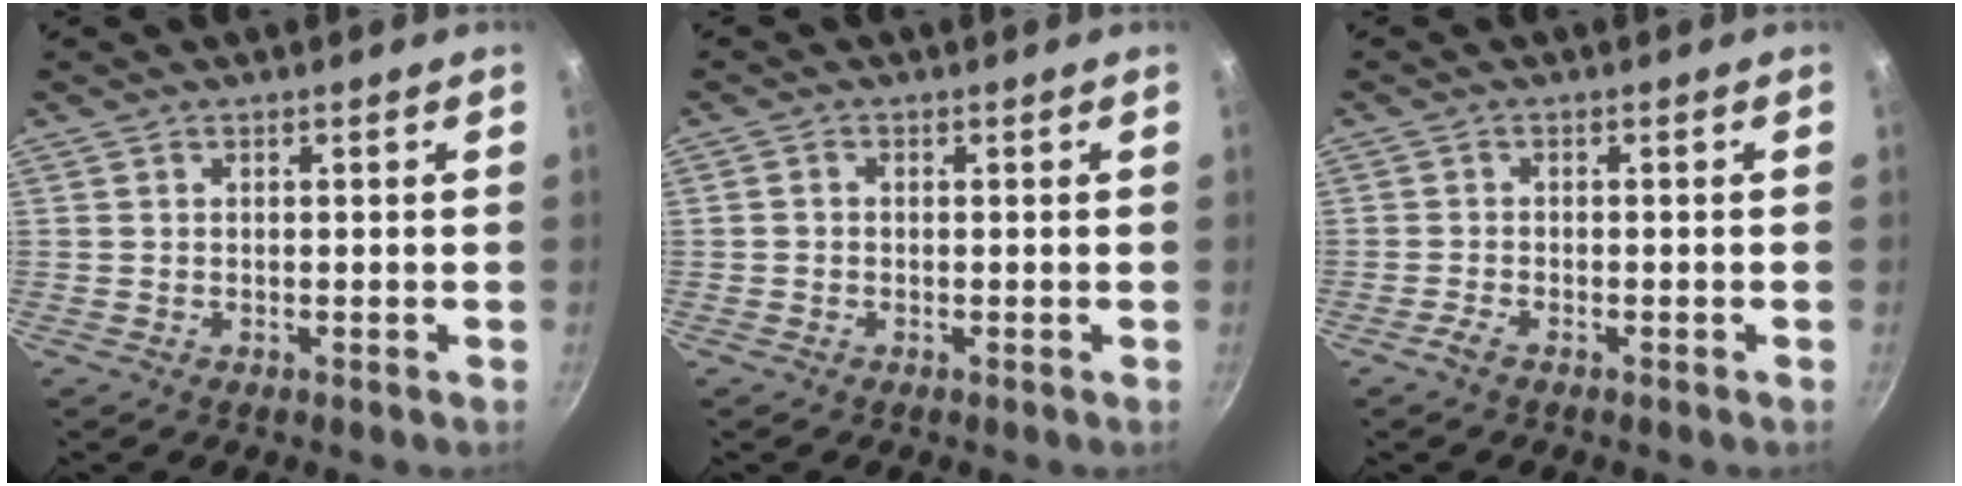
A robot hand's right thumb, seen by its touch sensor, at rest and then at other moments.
{"total": 1.0, "force": [-0.2, 0.8, 0.5], "torque": [-0.009, 0.005, -0.005]}
{"total": 1.9, "force": [-1.4, 0.6, 1.1], "torque": [-0.033, 0.015, -0.030]}